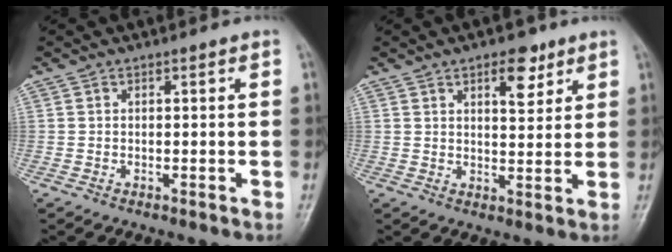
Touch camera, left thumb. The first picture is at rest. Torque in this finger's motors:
{"motor_torque": [-0.40, 0.30, 0.08, 0.00, -0.05]}